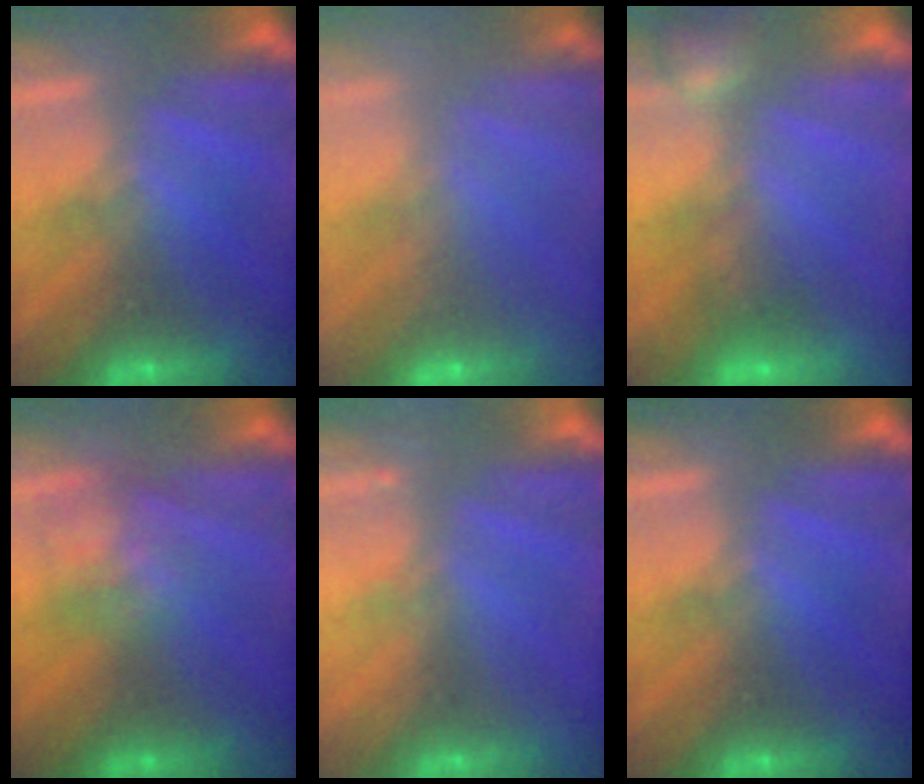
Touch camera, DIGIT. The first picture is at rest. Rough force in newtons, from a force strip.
{"total": 2.9}
{"total": 2.4}
{"total": 2.8}
{"total": 2.2}
{"total": 0.0}